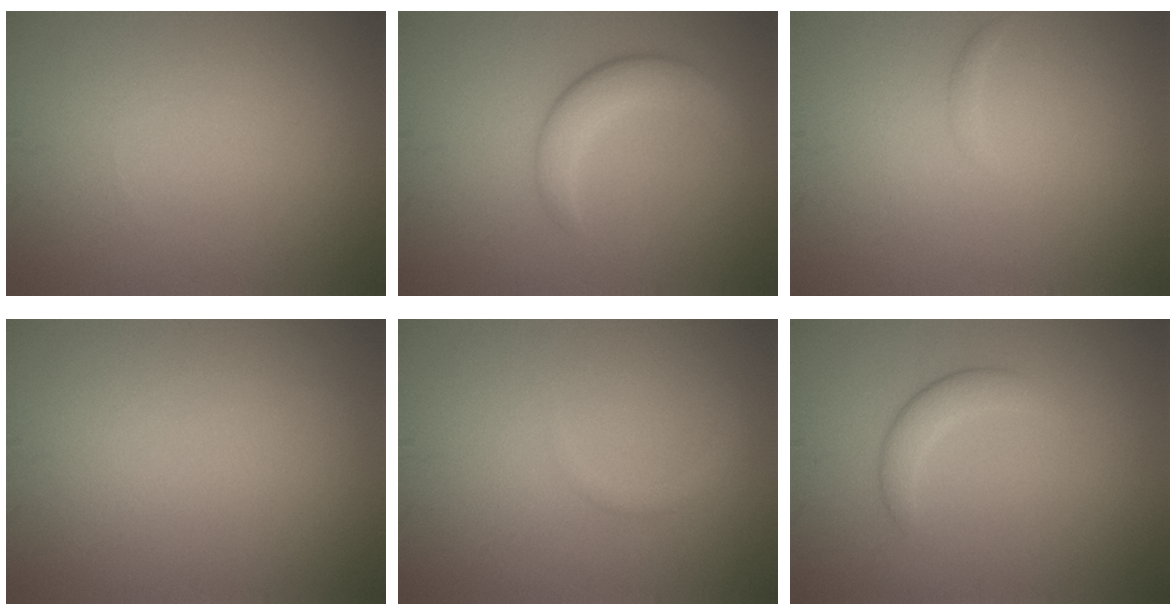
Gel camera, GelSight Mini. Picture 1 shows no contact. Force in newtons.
{"total": 3.5, "press": 3.5, "slide": 0.1}
{"total": 0.6, "press": 0.6, "slide": 0.1}
{"total": 0.0}
{"total": 1.0, "press": 1.0, "slide": 0.1}
{"total": 2.1, "press": 2.1, "slide": 0.0}